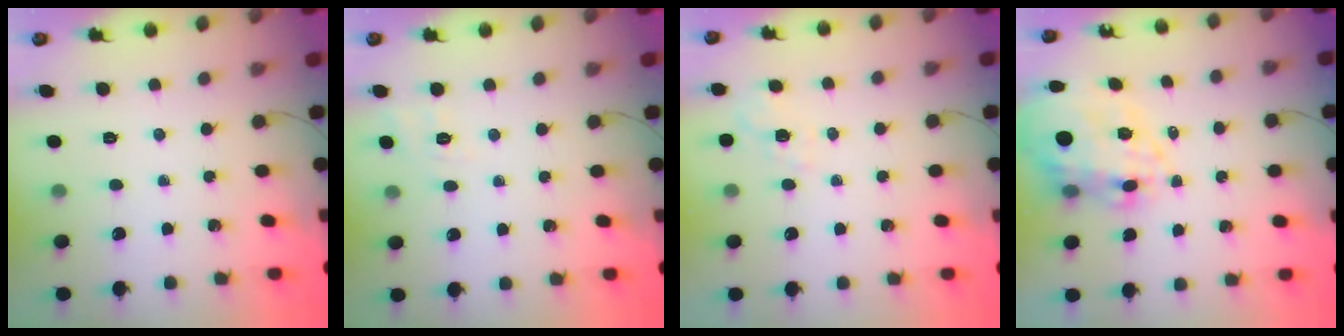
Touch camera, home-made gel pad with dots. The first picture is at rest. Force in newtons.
{"total": 1.7, "press": 0.0, "slide": 1.7}
{"total": 2.2, "press": 1.6, "slide": 1.6}
{"total": 16.1, "press": 15.6, "slide": 4.2}